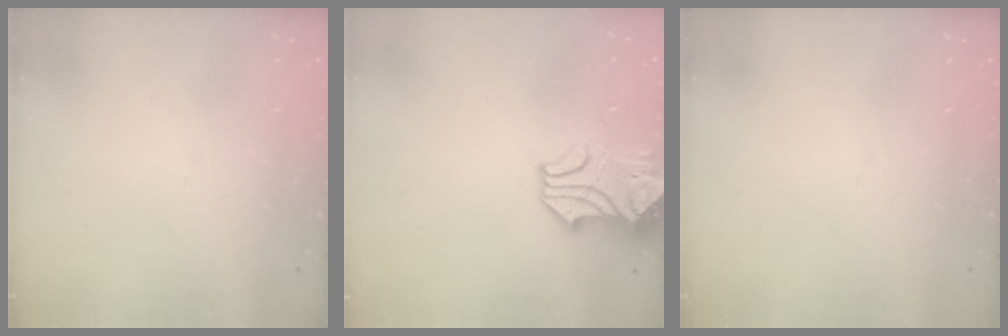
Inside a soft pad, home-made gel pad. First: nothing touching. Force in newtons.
{"total": 5.0, "press": 4.8, "slide": 1.2}
{"total": 0.0}